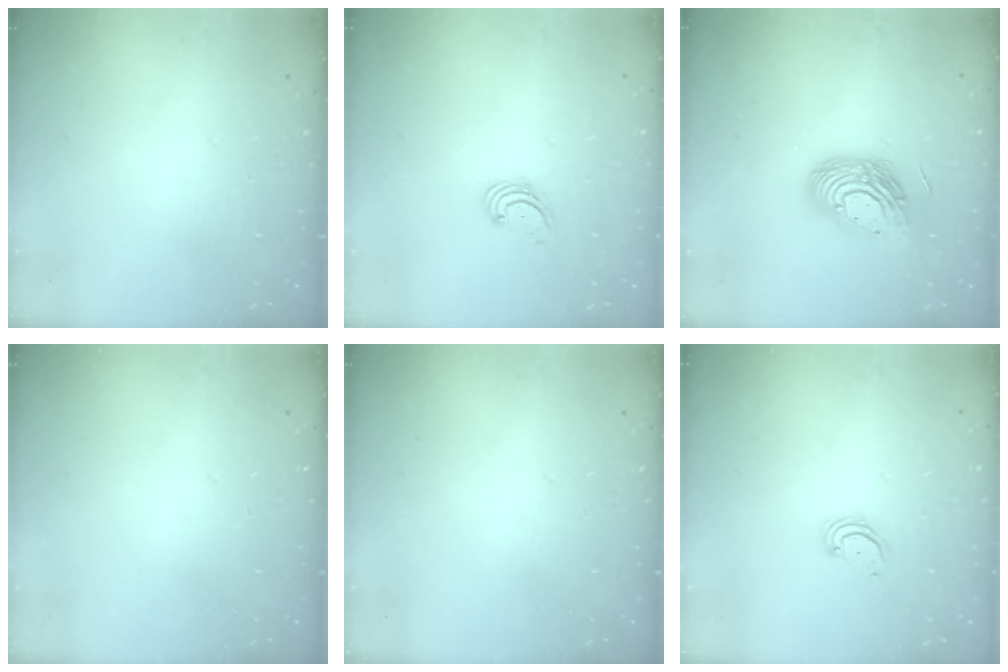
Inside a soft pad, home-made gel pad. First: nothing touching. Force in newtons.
{"total": 1.6, "press": 1.6, "slide": 0.2}
{"total": 14.2, "press": 14.1, "slide": 1.2}
{"total": 0.0}
{"total": 0.0}
{"total": 2.3, "press": 2.2, "slide": 0.2}